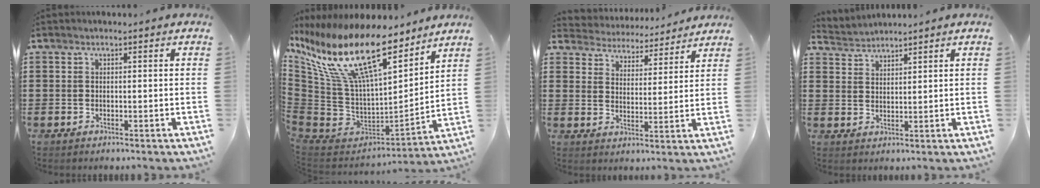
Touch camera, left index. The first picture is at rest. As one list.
[{"total": 19.7, "force": [11.0, 6.8, 14.8], "torque": [-0.336, -0.061, 0.187]}, {"total": 4.3, "force": [4.2, 0.2, -0.5], "torque": [-0.017, -0.037, 0.070]}, {"total": 2.4, "force": [2.3, 0.1, -0.6], "torque": [0.002, -0.005, 0.044]}]